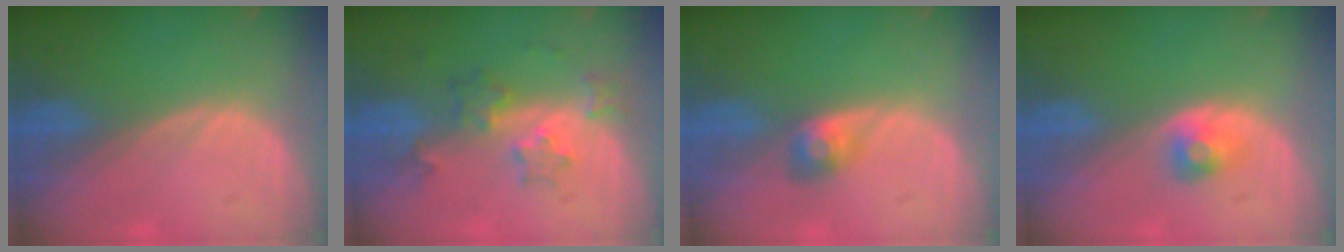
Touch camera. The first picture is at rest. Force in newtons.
{"total": 5.9, "press": 5.3, "slide": 2.7}
{"total": 2.9, "press": 2.6, "slide": 1.1}
{"total": 2.6, "press": 2.4, "slide": 1.2}